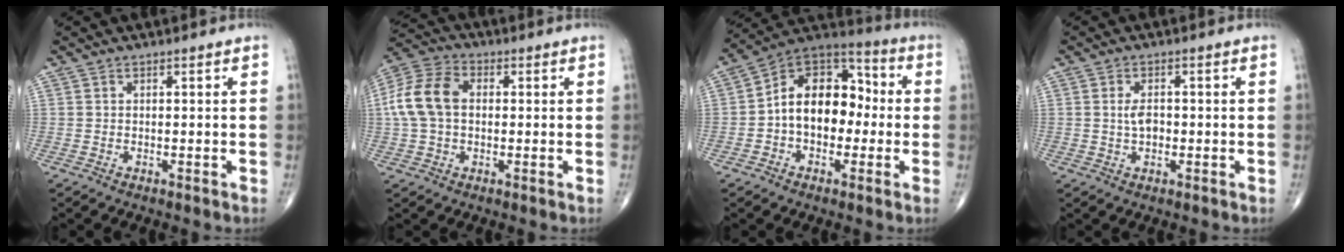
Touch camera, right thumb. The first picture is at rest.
{"total": 11.2, "force": [0.7, 7.8, 8.1], "torque": [-0.167, 0.030, 0.007]}
{"total": 15.3, "force": [-1.0, 10.4, 11.1], "torque": [-0.139, 0.049, -0.030]}
{"total": 3.1, "force": [-0.1, 1.9, 2.5], "torque": [-0.041, 0.003, -0.004]}